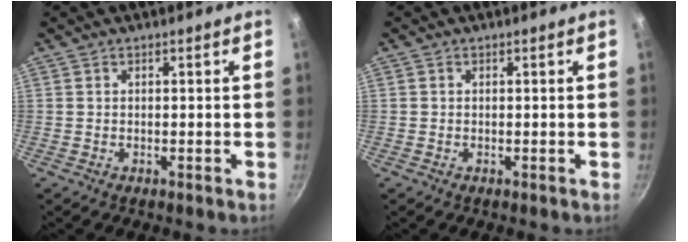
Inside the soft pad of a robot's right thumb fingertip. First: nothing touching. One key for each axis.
{"total": 0.0}